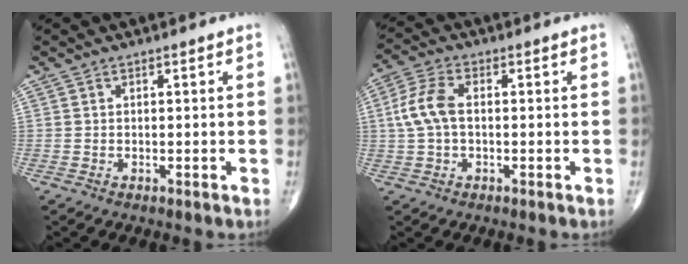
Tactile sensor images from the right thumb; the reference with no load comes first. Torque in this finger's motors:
{"motor_torque": [-0.29, 0.74, 0.82, 0.06, 0.09]}